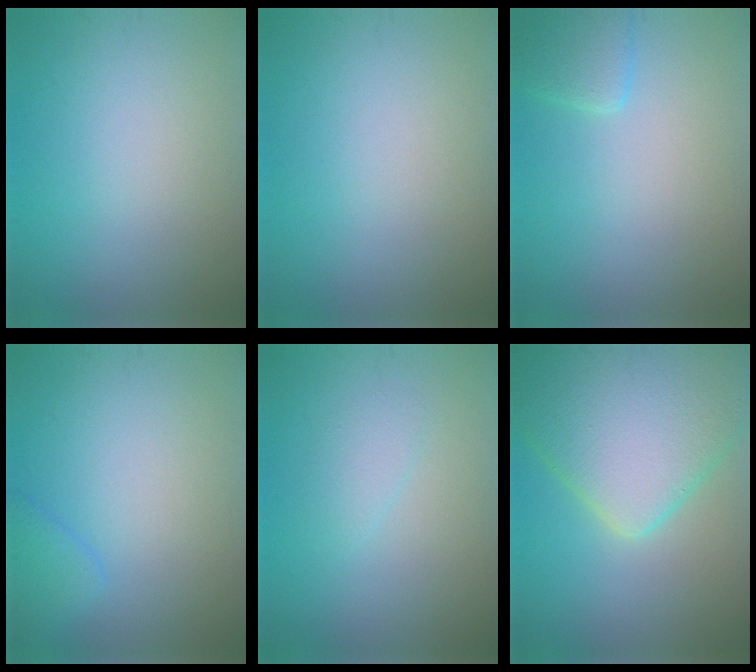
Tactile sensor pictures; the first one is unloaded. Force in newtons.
{"total": 0.0}
{"total": 1.7, "press": 1.7, "slide": 0.1}
{"total": 1.6, "press": 1.6, "slide": 0.2}
{"total": 1.3, "press": 1.3, "slide": 0.2}
{"total": 10.4, "press": 10.4, "slide": 0.6}